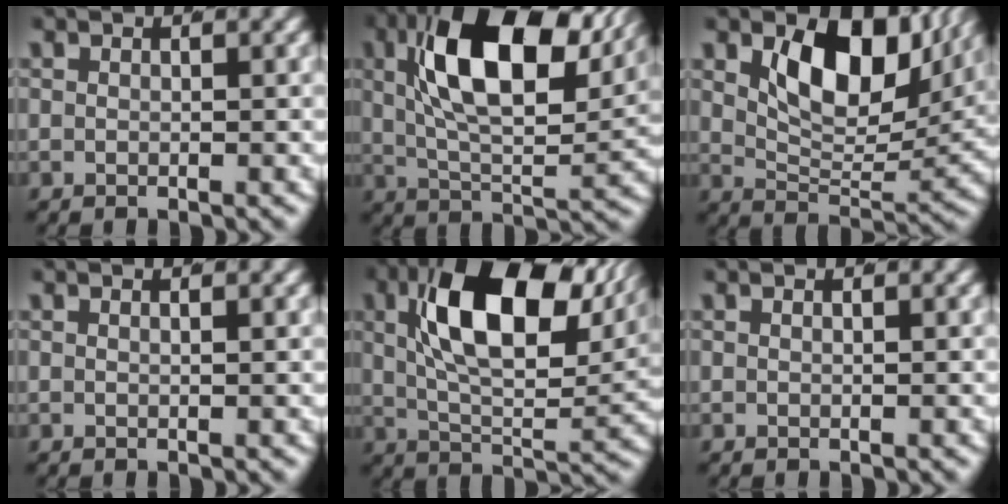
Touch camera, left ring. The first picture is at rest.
{"total": 11.5, "force": [4.7, 4.4, 9.5], "torque": [-0.169, -0.003, 0.077]}
{"total": 9.7, "force": [4.7, 4.7, 7.0], "torque": [-0.116, -0.008, 0.077]}
{"total": 0.7, "force": [0.2, -0.4, 0.4], "torque": [-0.006, -0.002, 0.006]}
{"total": 12.5, "force": [5.1, 5.2, 10.2], "torque": [-0.168, 0.005, 0.076]}
{"total": 0.0}